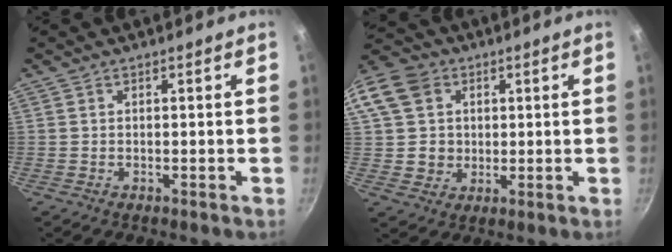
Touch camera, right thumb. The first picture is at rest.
{"total": 14.7, "force": [3.9, 12.5, 6.7], "torque": [-0.122, 0.017, 0.073]}